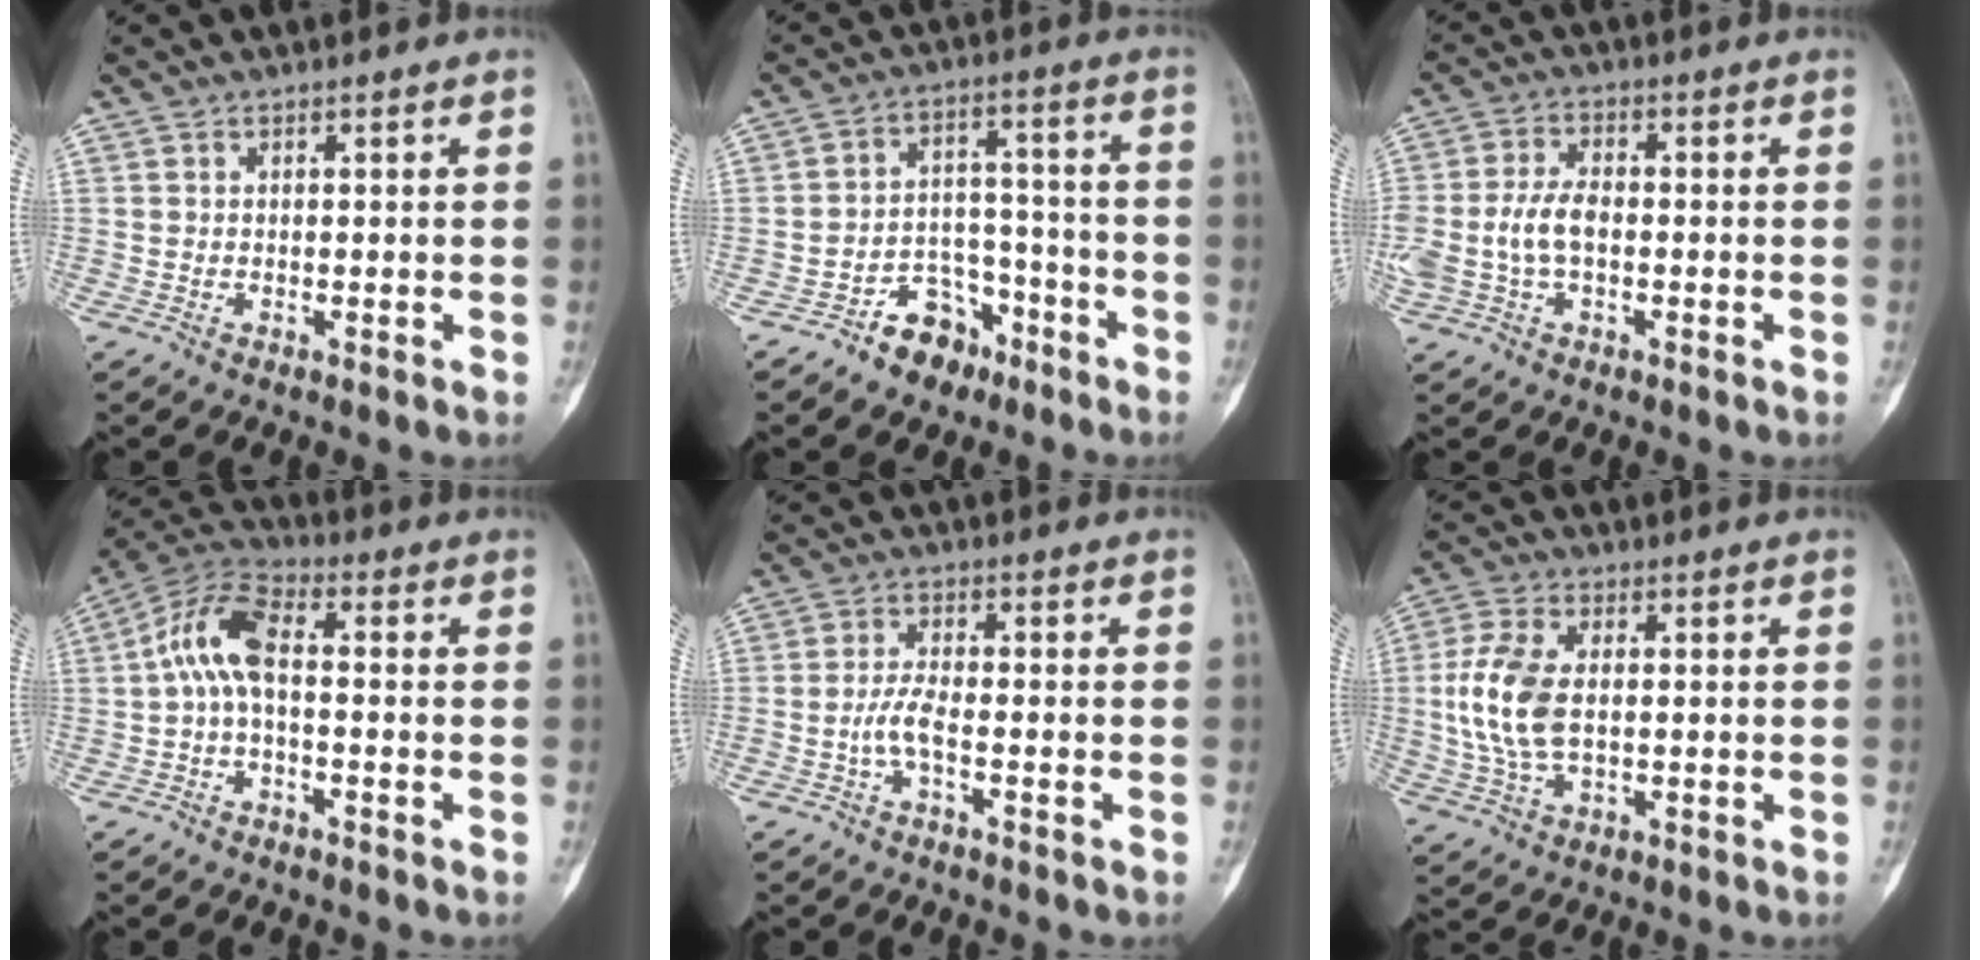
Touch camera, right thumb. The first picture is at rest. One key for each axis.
{"total": 8.6, "fx": -5.8, "fy": 5.7, "fz": 2.7, "tx": -0.005, "ty": 0.066, "tz": -0.097}
{"total": 8.2, "fx": -0.9, "fy": 5.1, "fz": 6.4, "tx": -0.144, "ty": 0.023, "tz": -0.017}
{"total": 9.0, "fx": -0.4, "fy": 4.3, "fz": 7.9, "tx": -0.161, "ty": 0.034, "tz": -0.018}
{"total": 3.5, "fx": -1.4, "fy": 1.0, "fz": 3.1, "tx": -0.070, "ty": 0.011, "tz": -0.031}
{"total": 11.0, "fx": 0.2, "fy": 6.3, "fz": 9.0, "tx": -0.201, "ty": 0.005, "tz": 0.005}